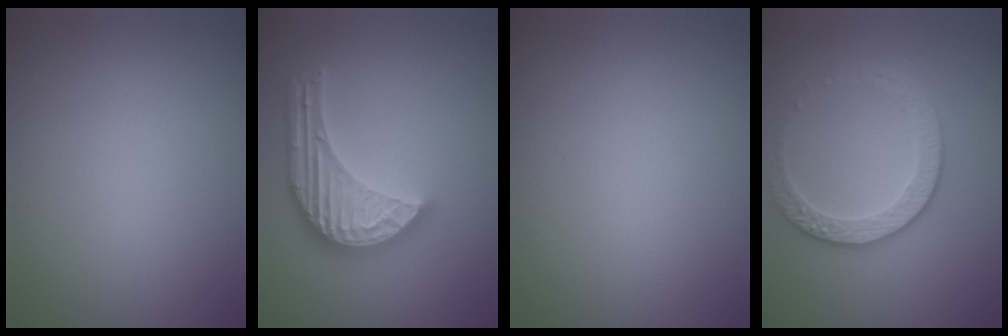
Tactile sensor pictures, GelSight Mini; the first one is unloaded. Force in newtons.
{"total": 5.6, "press": 5.5, "slide": 0.7}
{"total": 0.0}
{"total": 2.8, "press": 2.4, "slide": 1.4}